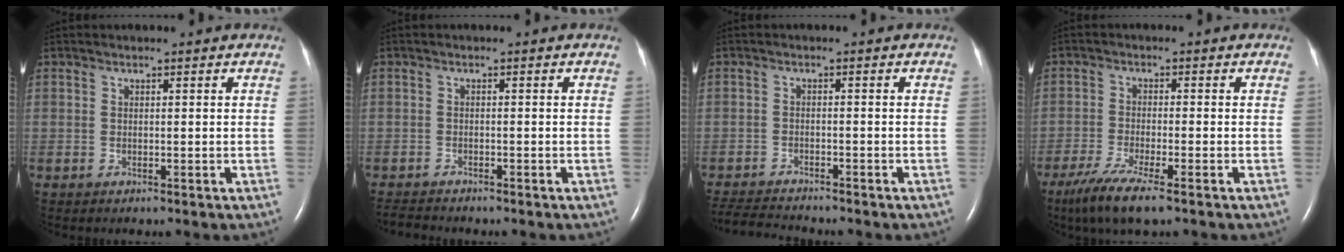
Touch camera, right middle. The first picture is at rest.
{"total": 2.9, "force": [-2.8, 0.3, 0.7], "torque": [-0.013, -0.012, -0.044]}
{"total": 6.6, "force": [-6.4, 0.3, 1.8], "torque": [-0.033, -0.017, -0.107]}
{"total": 7.5, "force": [-5.0, 0.6, 5.5], "torque": [-0.108, -0.022, -0.086]}